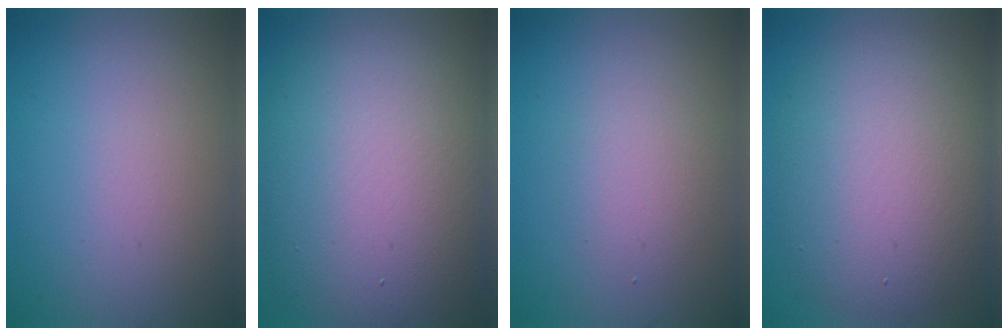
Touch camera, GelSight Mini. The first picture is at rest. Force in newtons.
{"total": 13.4, "press": 13.4, "slide": 0.5}
{"total": 2.2, "press": 2.2, "slide": 0.2}
{"total": 8.4, "press": 8.4, "slide": 0.7}